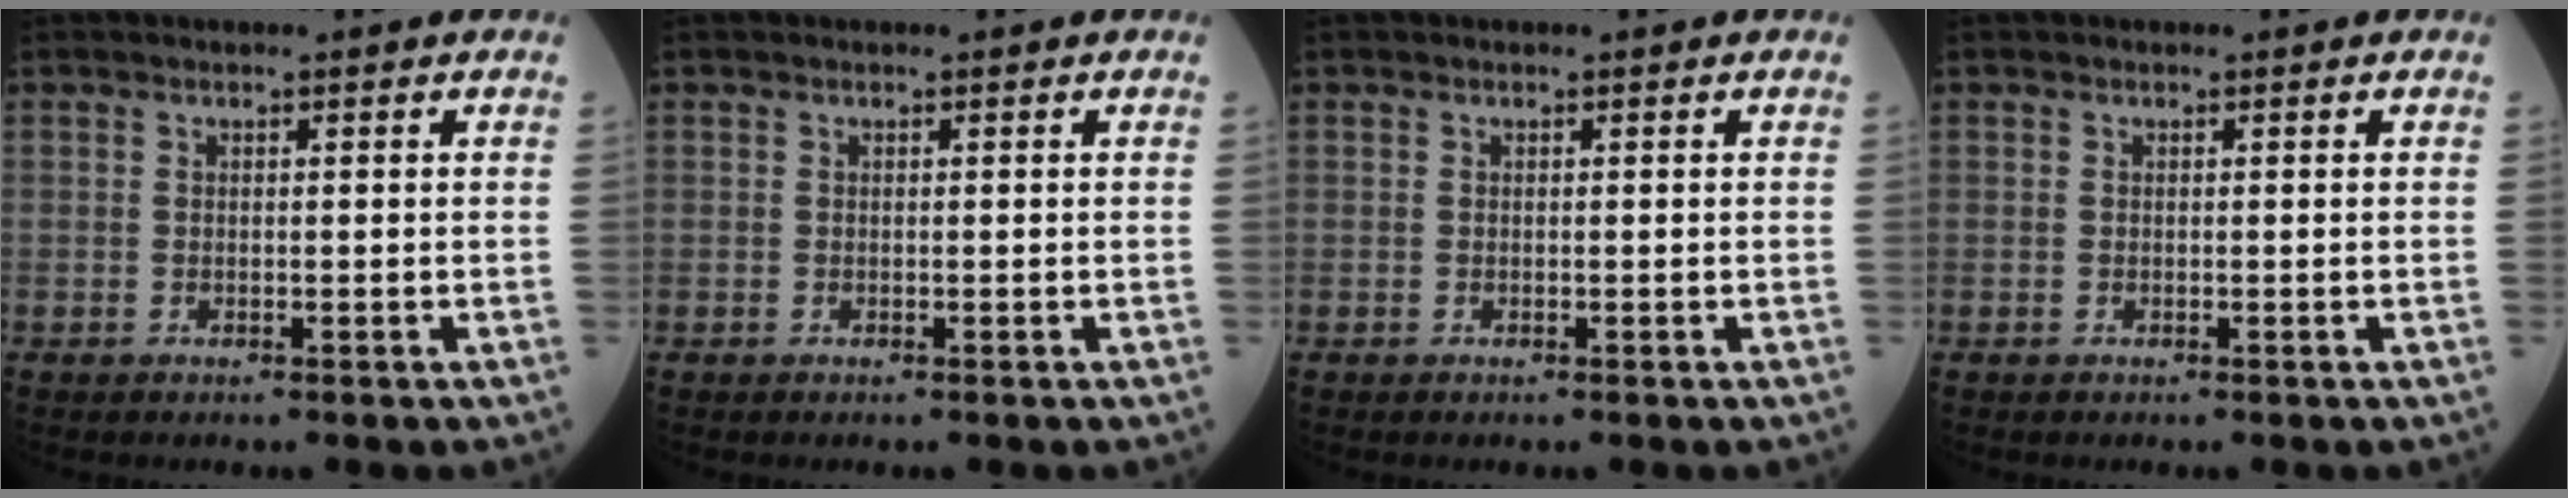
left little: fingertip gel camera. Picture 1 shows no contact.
{"total": 0.0}
{"total": 0.0}
{"total": 0.0}